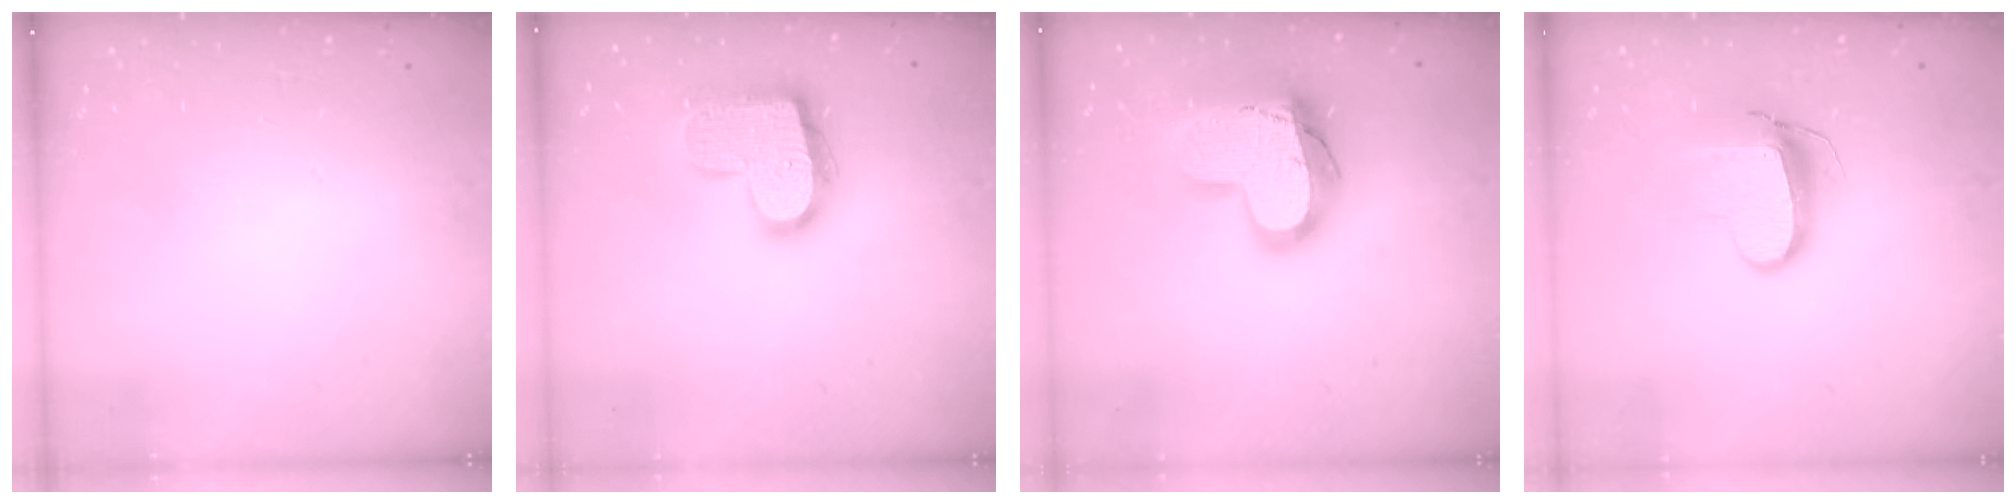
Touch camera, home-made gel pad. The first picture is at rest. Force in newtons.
{"total": 17.0, "press": 17.0, "slide": 1.1}
{"total": 19.7, "press": 19.7, "slide": 1.4}
{"total": 9.6, "press": 9.6, "slide": 0.9}